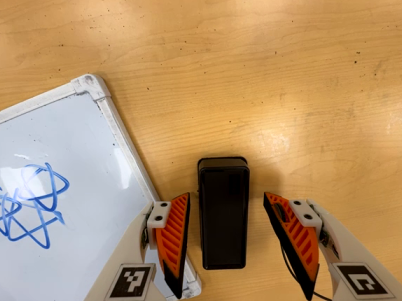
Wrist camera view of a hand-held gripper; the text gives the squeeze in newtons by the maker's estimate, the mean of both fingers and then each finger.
{"total": 0.0}